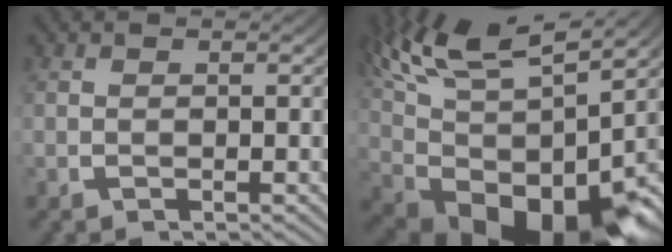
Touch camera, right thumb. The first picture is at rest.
{"total": 15.5, "force": [0.2, 8.5, 13.0], "torque": [-0.237, -0.039, 0.027]}